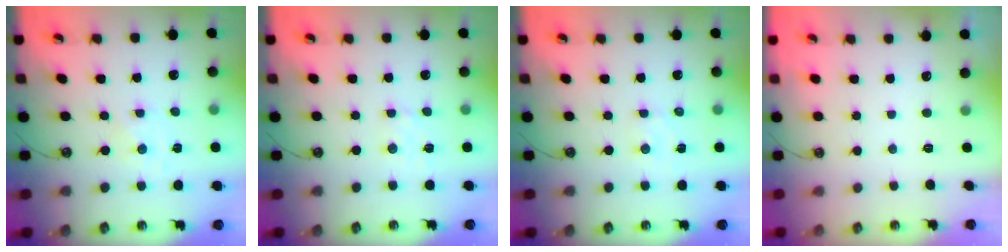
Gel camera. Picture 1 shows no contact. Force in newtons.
{"total": 3.6, "press": 3.6, "slide": 0.5}
{"total": 1.7, "press": 1.6, "slide": 0.3}
{"total": 0.0}